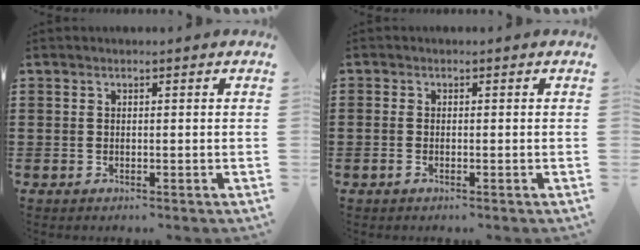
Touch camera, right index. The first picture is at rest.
{"total": 0.8, "force": [-0.4, 0.2, 0.7], "torque": [-0.014, -0.004, -0.006]}